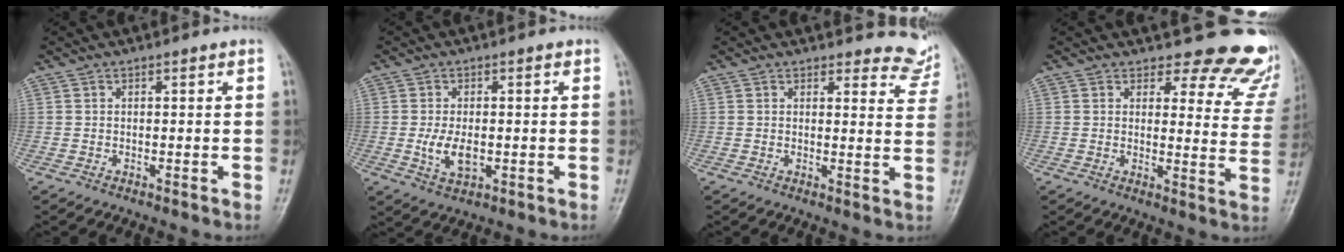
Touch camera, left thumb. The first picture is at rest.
{"total": 5.2, "force": [-0.7, 2.9, 4.3], "torque": [-0.079, -0.009, -0.009]}
{"total": 7.0, "force": [6.6, 2.2, -0.4], "torque": [0.045, -0.050, 0.048]}
{"total": 15.4, "force": [14.0, 5.4, 3.1], "torque": [0.025, -0.128, 0.126]}